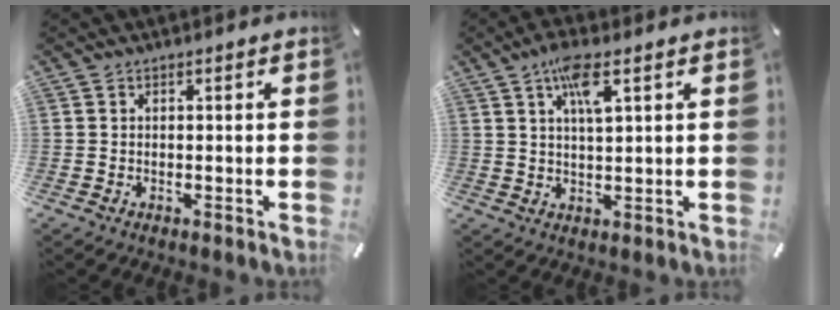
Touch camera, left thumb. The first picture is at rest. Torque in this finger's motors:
{"motor_torque": [1.12, 1.08, 0.98, -0.44, 0.26]}